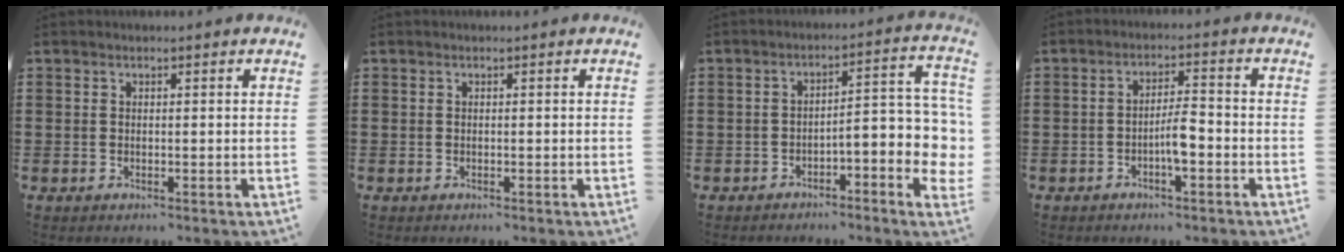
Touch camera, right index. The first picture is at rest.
{"total": 0.0}
{"total": 4.3, "force": [-2.6, 1.0, 3.3], "torque": [-0.050, -0.013, -0.055]}
{"total": 4.4, "force": [-1.5, 1.0, 4.0], "torque": [-0.076, 0.004, -0.030]}